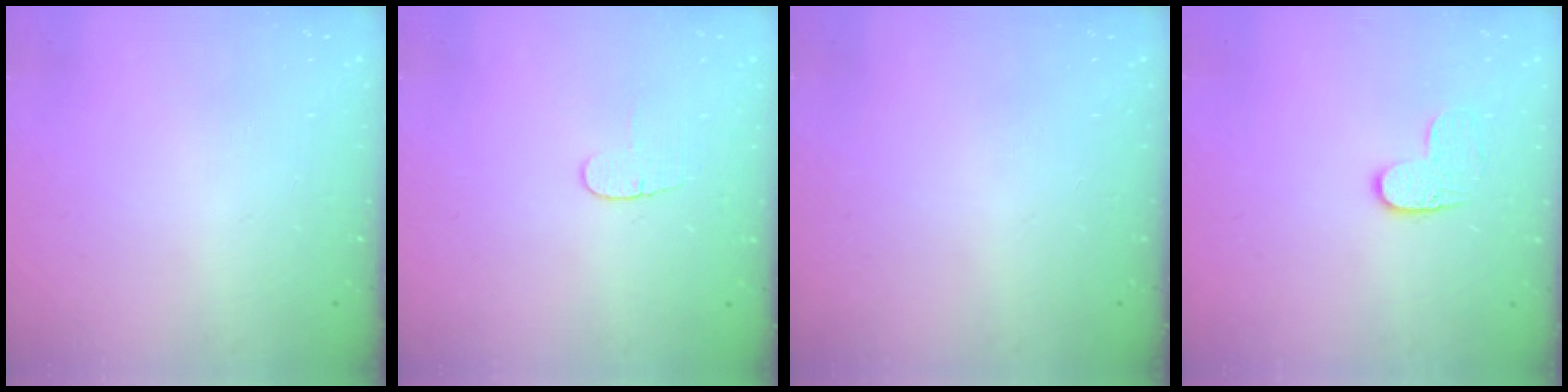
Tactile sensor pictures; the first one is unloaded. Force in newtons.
{"total": 3.7, "press": 3.7, "slide": 0.5}
{"total": 0.0}
{"total": 6.5, "press": 6.4, "slide": 0.5}